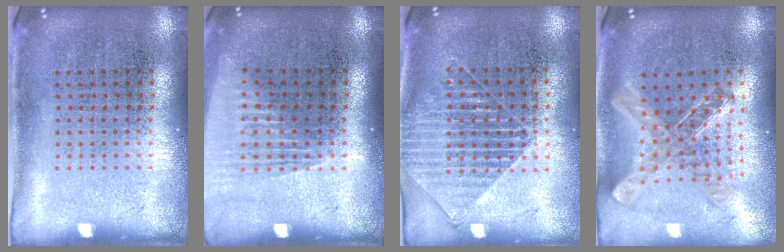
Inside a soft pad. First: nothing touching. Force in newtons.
{"total": 1.4, "press": 1.3, "slide": 0.6}
{"total": 1.5, "press": 1.3, "slide": 0.8}
{"total": 1.1, "press": 1.0, "slide": 0.2}